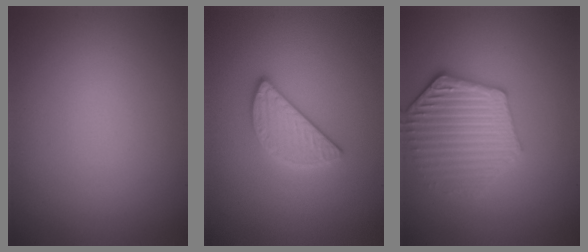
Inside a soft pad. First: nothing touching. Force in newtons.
{"total": 3.0, "press": 2.8, "slide": 1.1}
{"total": 4.5, "press": 4.0, "slide": 2.0}